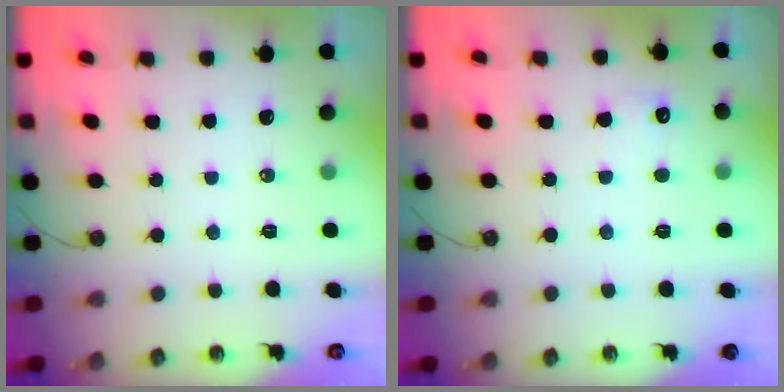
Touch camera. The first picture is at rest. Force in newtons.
{"total": 3.9, "press": 3.7, "slide": 1.0}